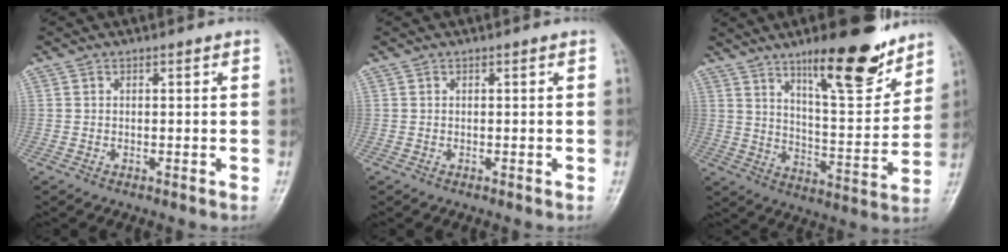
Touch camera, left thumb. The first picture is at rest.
{"total": 0.0}
{"total": 17.3, "force": [11.9, 4.4, 11.7], "torque": [-0.143, -0.080, 0.192]}